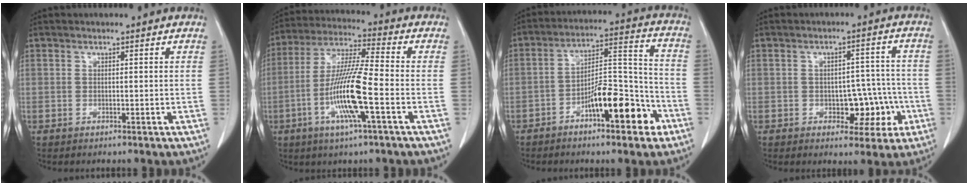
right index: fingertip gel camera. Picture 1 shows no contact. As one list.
[{"total": 14.2, "force": [-4.0, 0.6, 13.6], "torque": [-0.274, -0.006, -0.082]}, {"total": 12.4, "force": [-6.3, 3.4, 10.1], "torque": [-0.158, 0.026, -0.097]}, {"total": 7.2, "force": [-2.3, 4.3, 5.3], "torque": [-0.051, 0.024, -0.022]}]